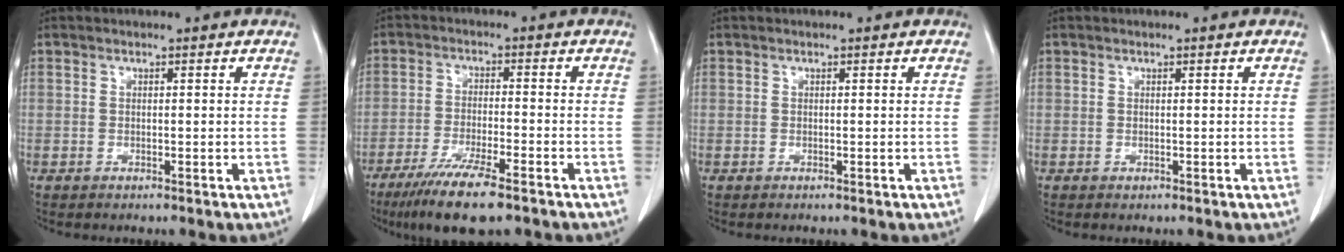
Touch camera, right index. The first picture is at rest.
{"total": 10.1, "force": [-7.1, 1.2, 7.1], "torque": [-0.123, -0.025, -0.115]}
{"total": 0.0}
{"total": 0.0}